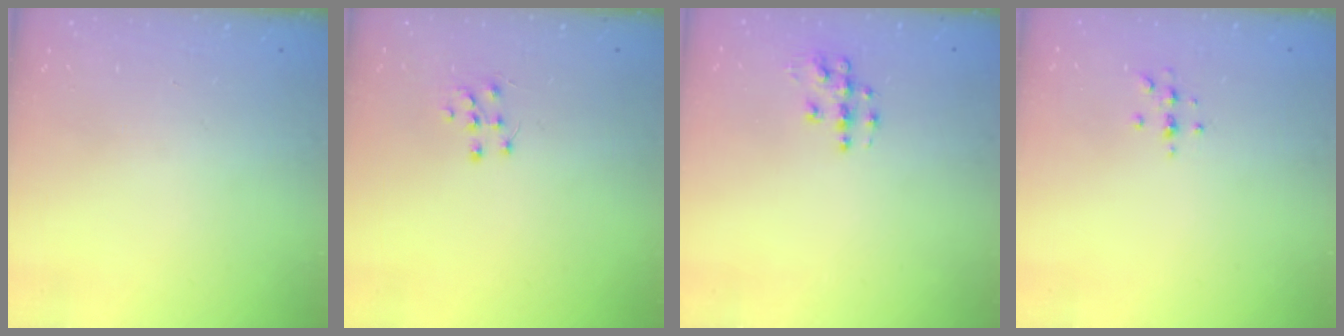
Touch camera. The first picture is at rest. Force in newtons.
{"total": 5.5, "press": 5.5, "slide": 0.6}
{"total": 5.9, "press": 5.9, "slide": 0.4}
{"total": 3.3, "press": 3.2, "slide": 0.4}